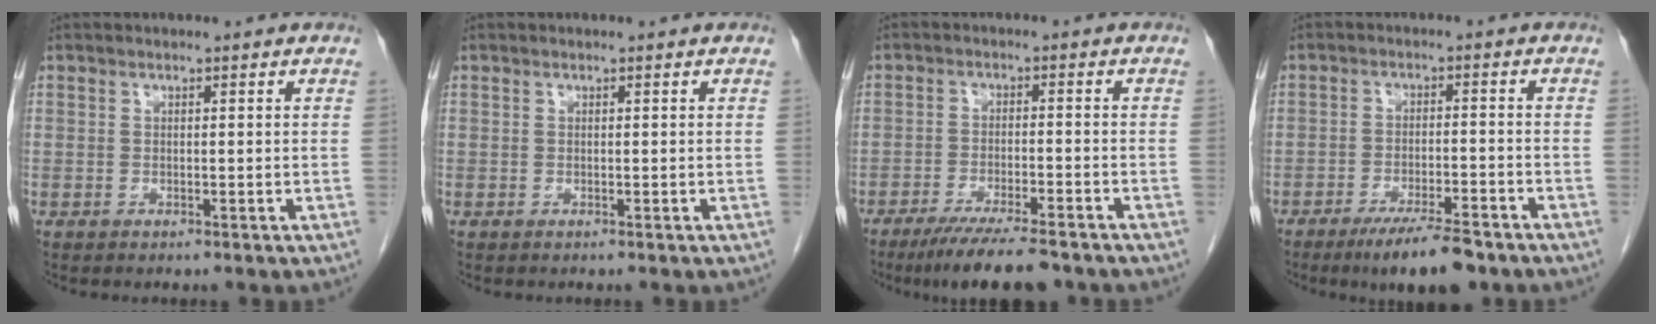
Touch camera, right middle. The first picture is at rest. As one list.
[{"total": 0.0}, {"total": 10.1, "force": [-8.1, 1.2, 5.9], "torque": [-0.089, -0.021, -0.127]}, {"total": 8.4, "force": [-6.3, 1.4, 5.5], "torque": [-0.083, -0.014, -0.101]}]